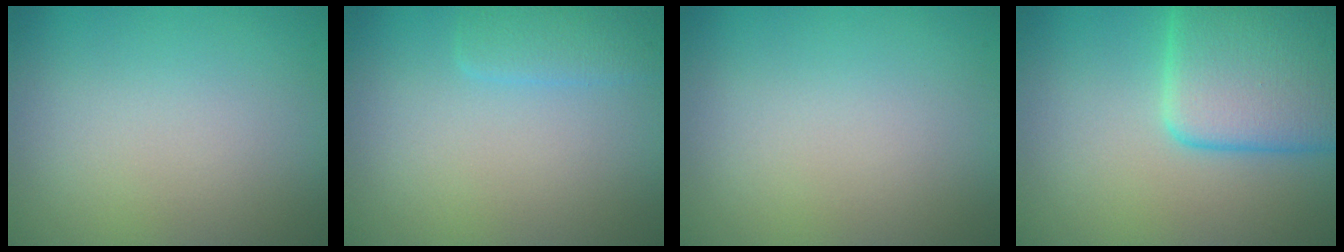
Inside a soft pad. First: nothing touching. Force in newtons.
{"total": 1.8, "press": 1.8, "slide": 0.0}
{"total": 0.0}
{"total": 8.0, "press": 8.0, "slide": 0.4}